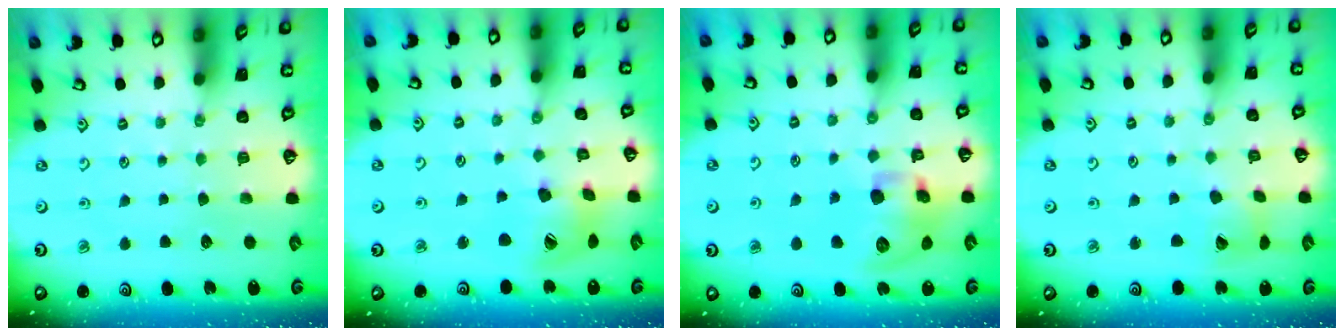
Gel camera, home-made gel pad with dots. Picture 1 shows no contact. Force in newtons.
{"total": 14.3, "press": 14.1, "slide": 2.2}
{"total": 12.9, "press": 12.7, "slide": 2.2}
{"total": 7.0, "press": 7.0, "slide": 1.0}